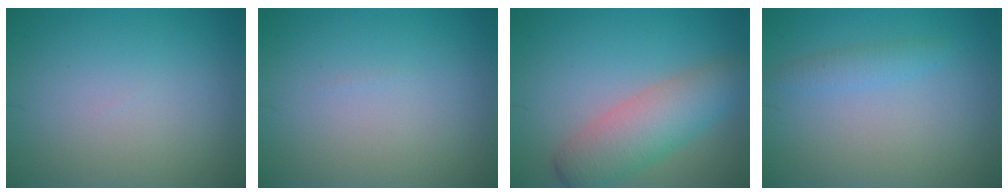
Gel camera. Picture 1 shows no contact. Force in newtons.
{"total": 0.0}
{"total": 5.5, "press": 5.5, "slide": 0.3}
{"total": 1.4, "press": 1.4, "slide": 0.1}